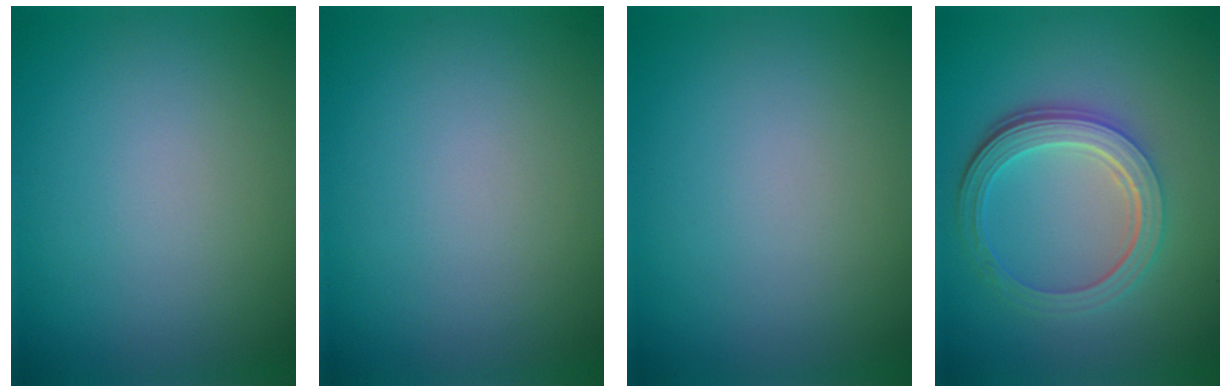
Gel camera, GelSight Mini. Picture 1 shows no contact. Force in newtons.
{"total": 0.0}
{"total": 0.0}
{"total": 5.4, "press": 3.9, "slide": 3.7}